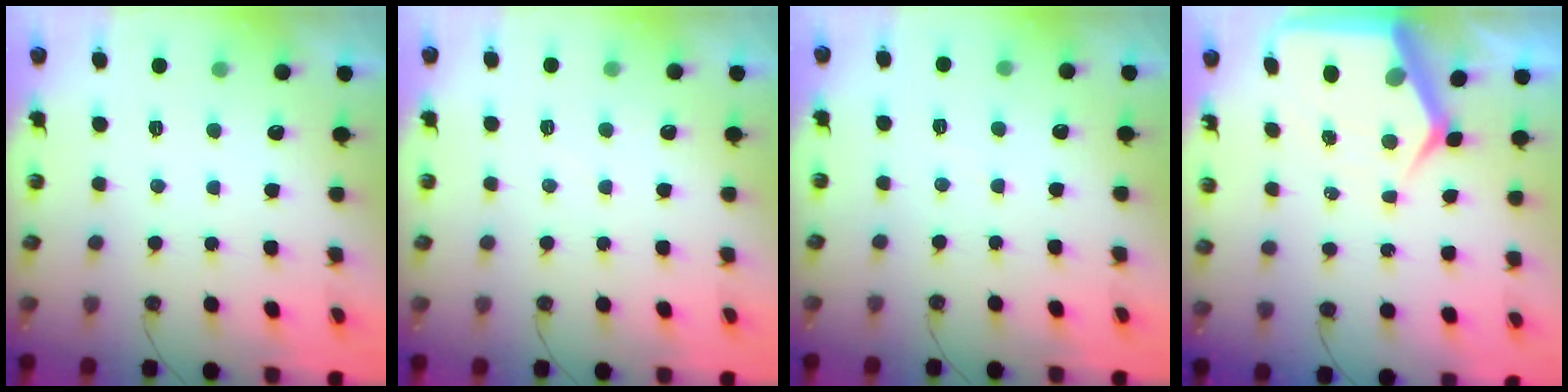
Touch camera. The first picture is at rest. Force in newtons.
{"total": 1.9, "press": 1.9, "slide": 0.3}
{"total": 3.3, "press": 3.3, "slide": 0.6}
{"total": 8.8, "press": 8.8, "slide": 0.8}